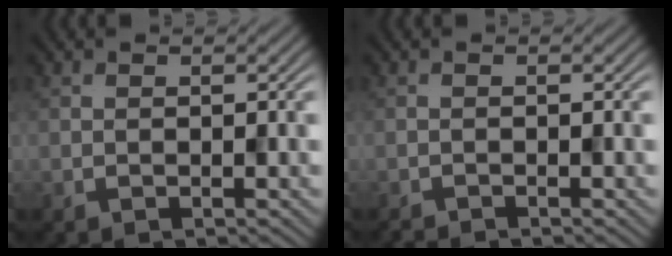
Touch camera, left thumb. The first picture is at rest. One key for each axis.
{"total": 1.3, "fx": -1.3, "fy": 0.0, "fz": 0.1, "tx": -0.001, "ty": -0.001, "tz": -0.024}